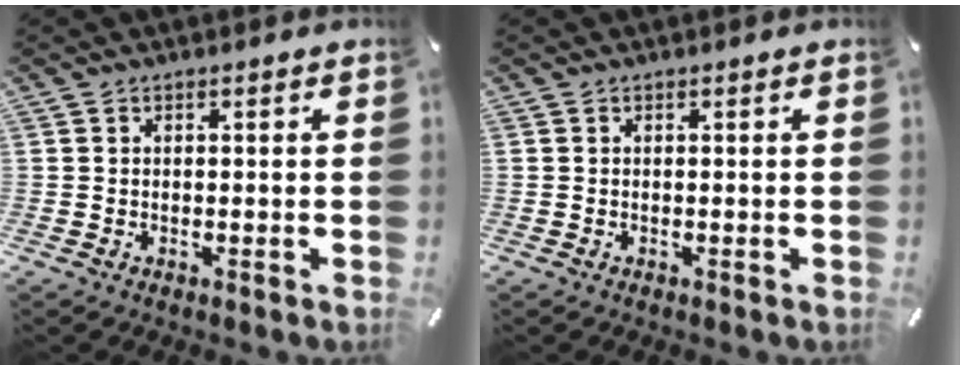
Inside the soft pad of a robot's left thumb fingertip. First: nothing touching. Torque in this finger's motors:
{"motor_torque": [0.08, 0.11, -0.01, -0.09, -0.01]}